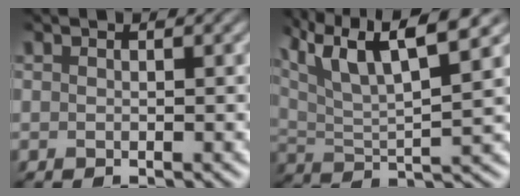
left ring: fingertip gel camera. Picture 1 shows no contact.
{"total": 10.1, "force": [6.1, 2.8, 7.5], "torque": [-0.135, 0.020, 0.090]}